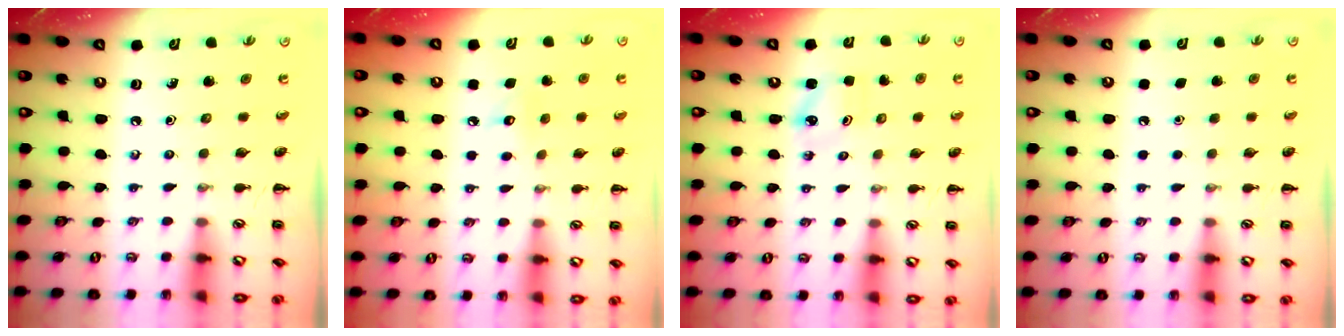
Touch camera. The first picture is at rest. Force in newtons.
{"total": 5.9, "press": 5.7, "slide": 1.4}
{"total": 2.6, "press": 2.5, "slide": 0.7}
{"total": 1.7, "press": 1.7, "slide": 0.1}